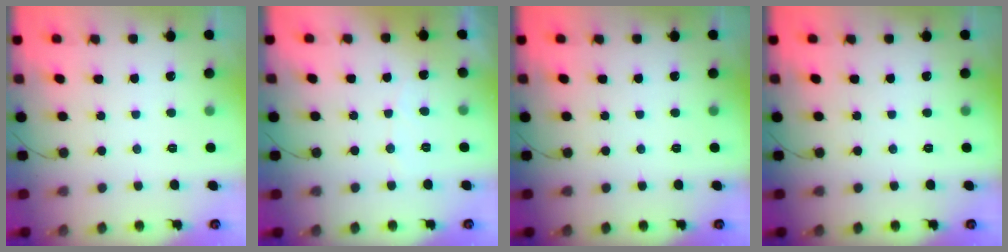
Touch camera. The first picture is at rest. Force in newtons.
{"total": 3.4, "press": 3.4, "slide": 0.2}
{"total": 0.0}
{"total": 0.0}